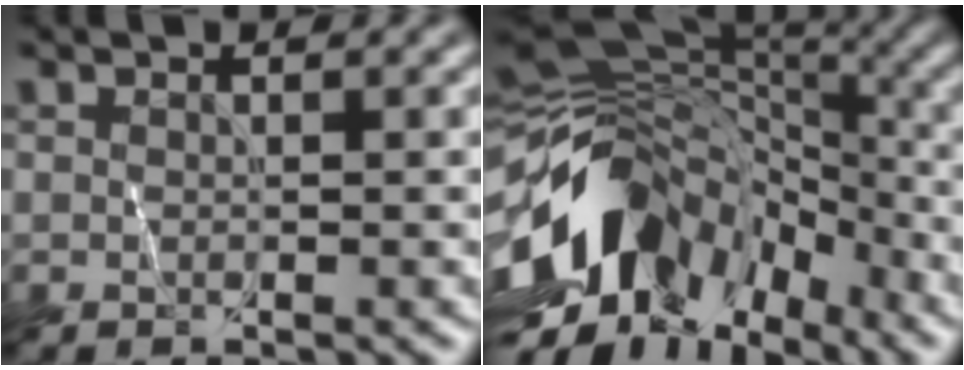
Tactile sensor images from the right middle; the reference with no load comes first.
{"total": 12.7, "force": [-4.9, 8.0, 8.5], "torque": [-0.164, 0.022, -0.098]}